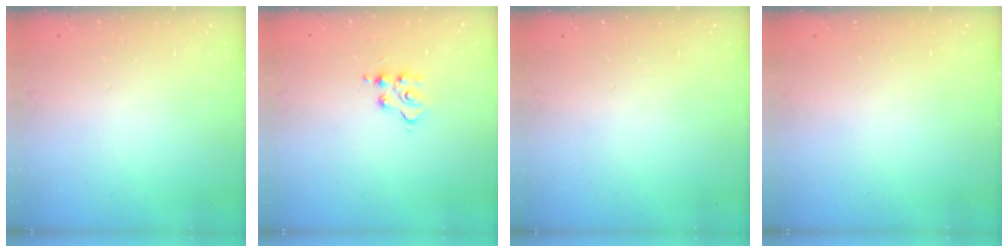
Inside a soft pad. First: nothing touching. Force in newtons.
{"total": 4.6, "press": 4.6, "slide": 0.4}
{"total": 0.0}
{"total": 0.0}